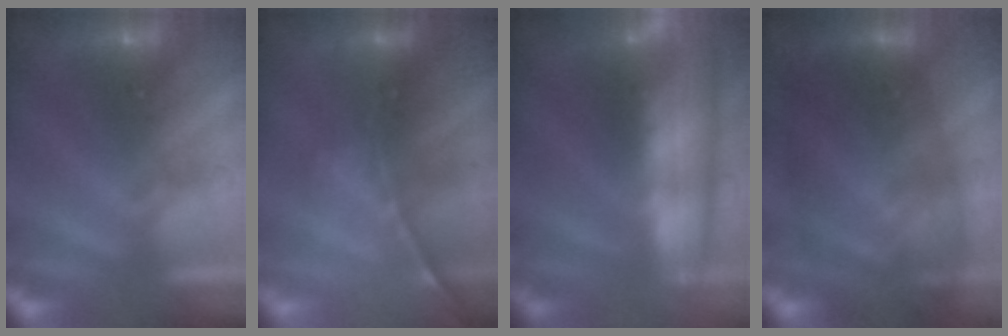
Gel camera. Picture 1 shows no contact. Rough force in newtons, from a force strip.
{"total": 1.7}
{"total": 5.9}
{"total": 11.2}